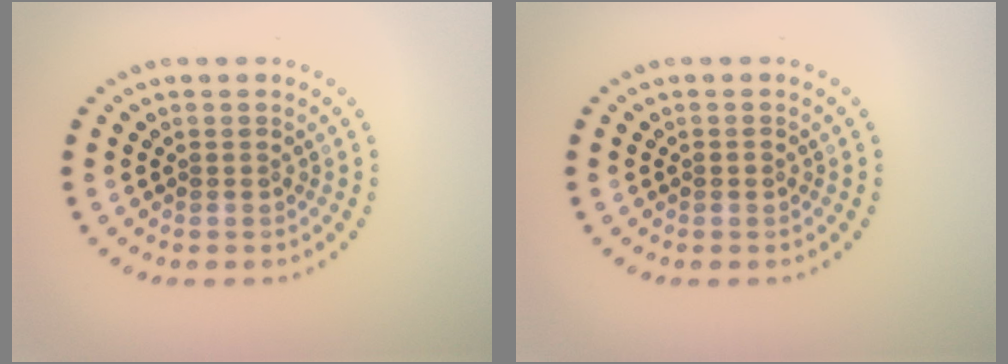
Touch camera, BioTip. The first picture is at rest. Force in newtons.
{"total": 0.7, "press": 0.7, "slide": 0.1}